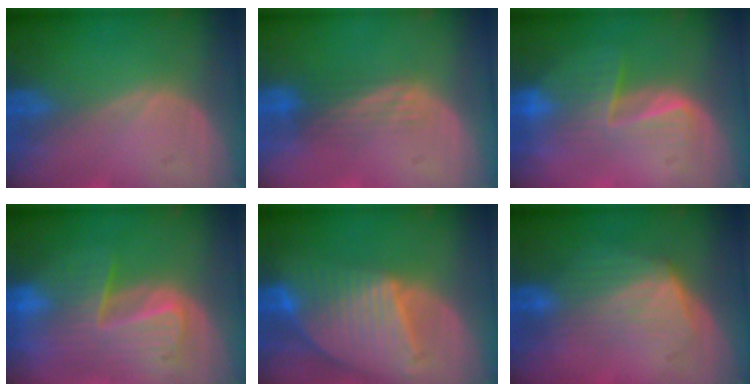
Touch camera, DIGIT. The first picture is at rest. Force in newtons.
{"total": 3.7, "press": 3.1, "slide": 2.0}
{"total": 6.6, "press": 6.2, "slide": 2.1}
{"total": 10.0, "press": 8.7, "slide": 5.0}
{"total": 9.6, "press": 8.3, "slide": 4.8}
{"total": 6.3, "press": 6.0, "slide": 1.9}